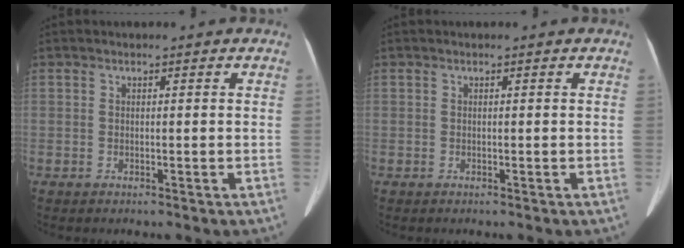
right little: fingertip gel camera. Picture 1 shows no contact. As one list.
[{"total": 0.0}]